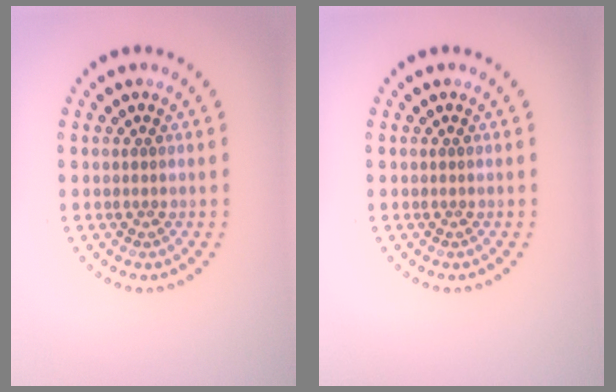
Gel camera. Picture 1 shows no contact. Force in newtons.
{"total": 0.0}